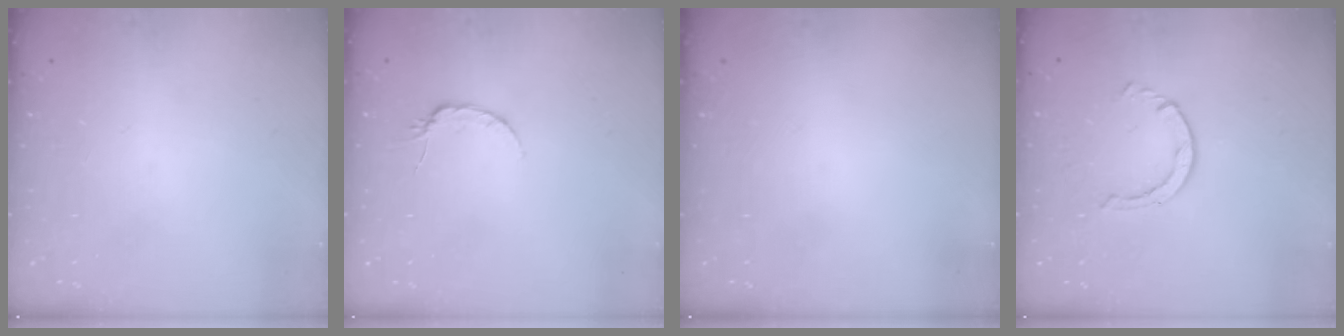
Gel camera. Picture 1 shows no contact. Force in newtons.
{"total": 5.3, "press": 5.2, "slide": 0.6}
{"total": 0.0}
{"total": 2.5, "press": 2.5, "slide": 0.3}